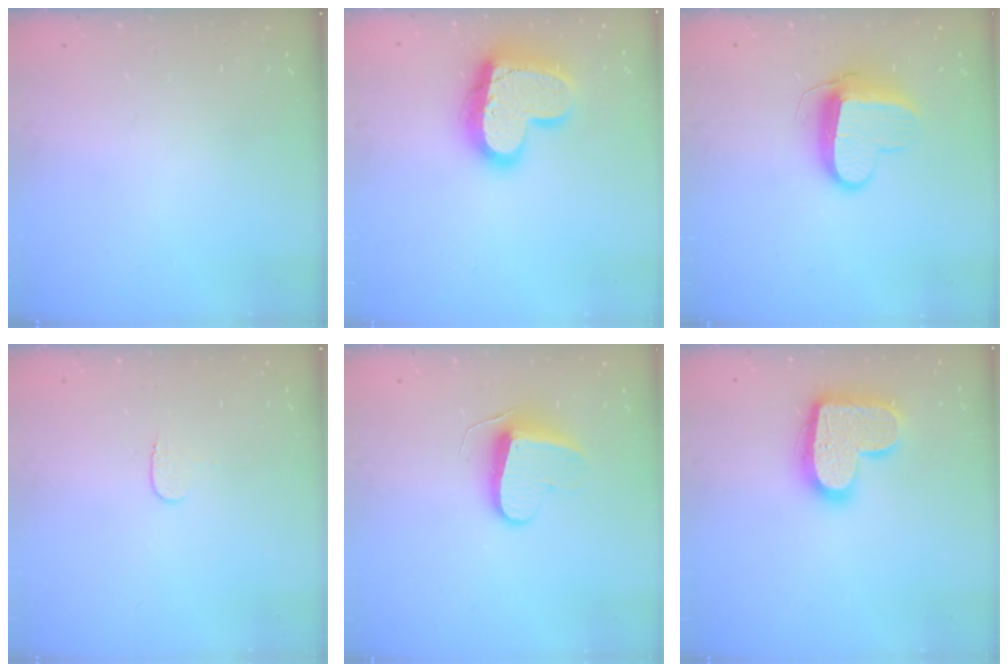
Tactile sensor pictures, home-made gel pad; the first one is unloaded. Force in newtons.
{"total": 19.1, "press": 19.0, "slide": 1.8}
{"total": 10.3, "press": 10.2, "slide": 1.3}
{"total": 3.8, "press": 3.7, "slide": 0.4}
{"total": 9.0, "press": 9.0, "slide": 0.3}
{"total": 17.4, "press": 17.4, "slide": 0.9}